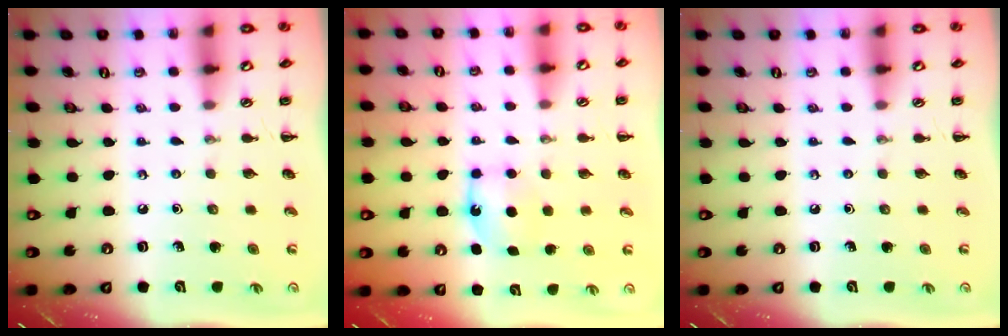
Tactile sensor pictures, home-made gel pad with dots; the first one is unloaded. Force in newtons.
{"total": 6.1, "press": 5.8, "slide": 1.9}
{"total": 0.0}